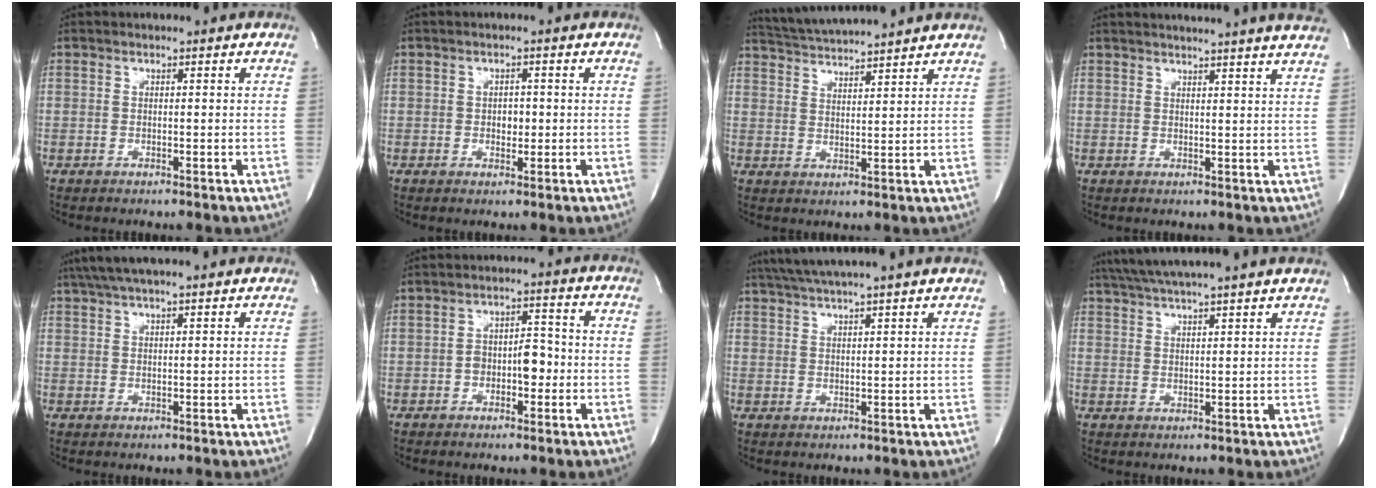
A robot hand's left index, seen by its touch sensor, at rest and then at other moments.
{"total": 2.0, "force": [-0.2, 1.3, 1.4], "torque": [-0.021, 0.003, -0.001]}
{"total": 10.4, "force": [9.8, -0.9, 3.3], "torque": [-0.070, 0.022, 0.155]}
{"total": 16.3, "force": [15.2, -0.6, 6.0], "torque": [-0.098, -0.013, 0.179]}
{"total": 11.1, "force": [9.5, 0.6, 5.7], "torque": [-0.099, 0.039, 0.133]}
{"total": 5.1, "force": [-1.3, 2.5, 4.2], "torque": [-0.068, 0.019, -0.020]}
{"total": 12.8, "force": [11.1, -0.8, 6.3], "torque": [-0.114, 0.028, 0.155]}
{"total": 15.3, "force": [13.4, -0.5, 7.4], "torque": [-0.134, 0.027, 0.187]}